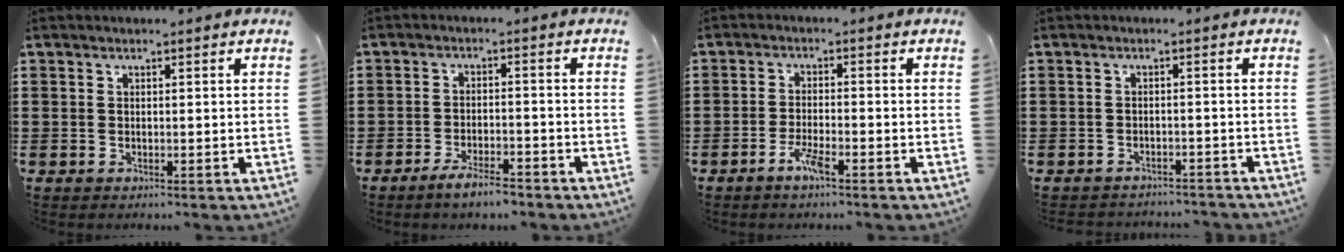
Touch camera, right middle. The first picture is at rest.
{"total": 4.2, "force": [-3.5, 0.6, 2.2], "torque": [-0.043, 0.002, -0.066]}
{"total": 3.4, "force": [-2.1, 0.5, 2.6], "torque": [-0.065, -0.005, -0.044]}
{"total": 2.0, "force": [-2.0, 0.2, 0.0], "torque": [-0.007, 0.000, -0.043]}